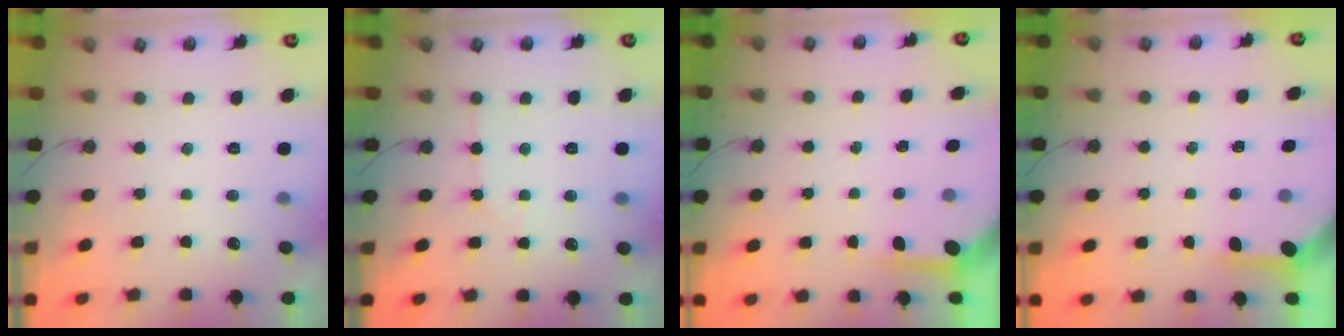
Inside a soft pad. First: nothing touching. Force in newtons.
{"total": 3.9, "press": 3.8, "slide": 0.7}
{"total": 3.9, "press": 3.9, "slide": 0.4}
{"total": 3.9, "press": 3.9, "slide": 0.3}